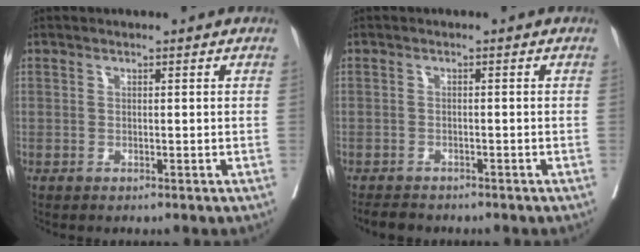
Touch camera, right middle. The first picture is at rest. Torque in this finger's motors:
{"motor_torque": [0.38, -0.63, 0.07, 0.00]}